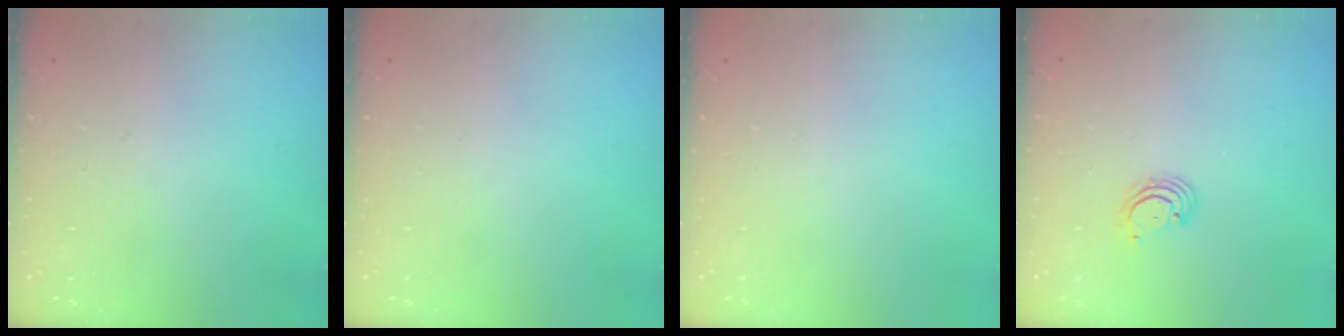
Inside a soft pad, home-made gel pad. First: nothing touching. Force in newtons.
{"total": 0.0}
{"total": 0.0}
{"total": 2.5, "press": 2.5, "slide": 0.3}